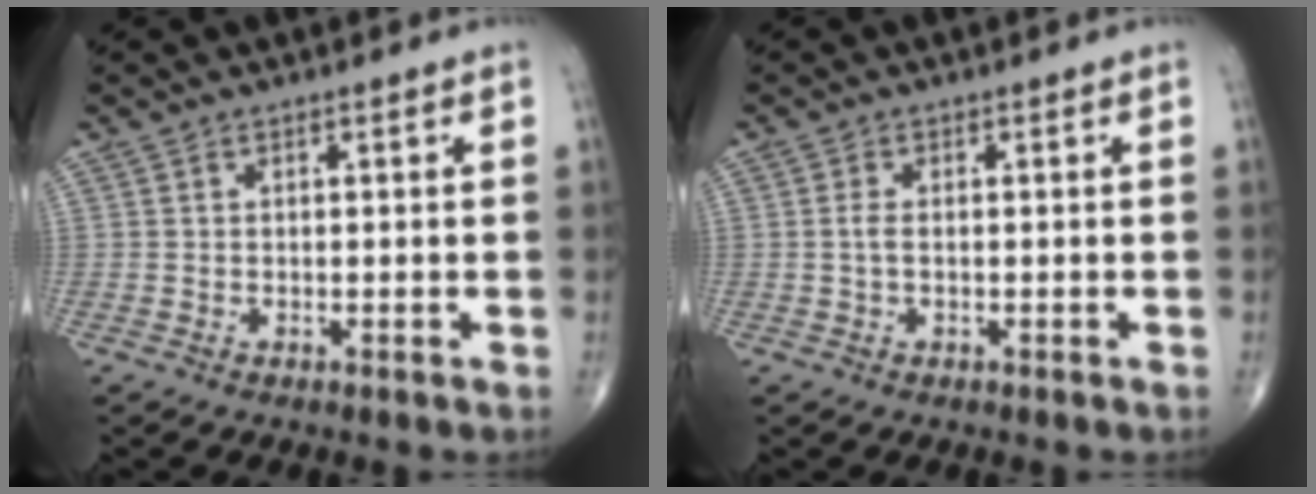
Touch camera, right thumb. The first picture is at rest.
{"total": 0.9, "force": [-0.1, 0.5, 0.7], "torque": [-0.012, 0.001, -0.003]}